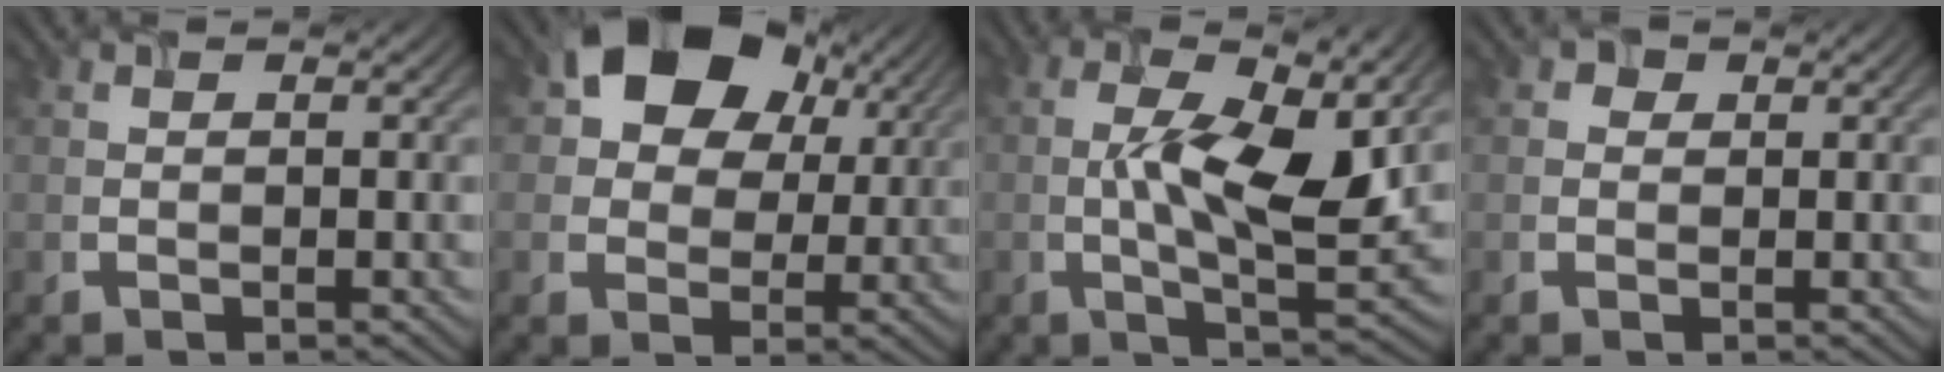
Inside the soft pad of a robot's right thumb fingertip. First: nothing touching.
{"total": 12.3, "force": [5.7, 8.8, 6.4], "torque": [-0.122, 0.020, 0.091]}
{"total": 11.0, "force": [0.7, 4.2, 10.2], "torque": [-0.171, -0.017, 0.013]}
{"total": 1.3, "force": [0.6, 1.1, 0.1], "torque": [0.003, -0.006, 0.003]}